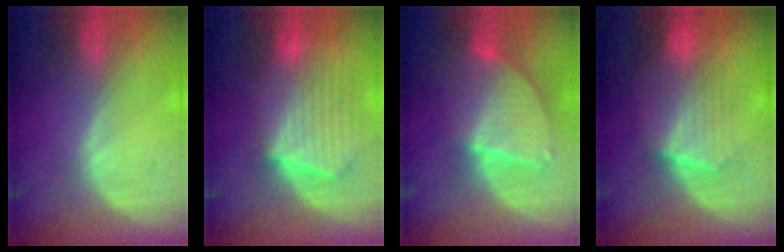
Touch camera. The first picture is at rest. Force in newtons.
{"total": 10.8, "press": 9.5, "slide": 5.2}
{"total": 8.6, "press": 7.5, "slide": 4.1}
{"total": 7.3, "press": 7.3, "slide": 0.2}